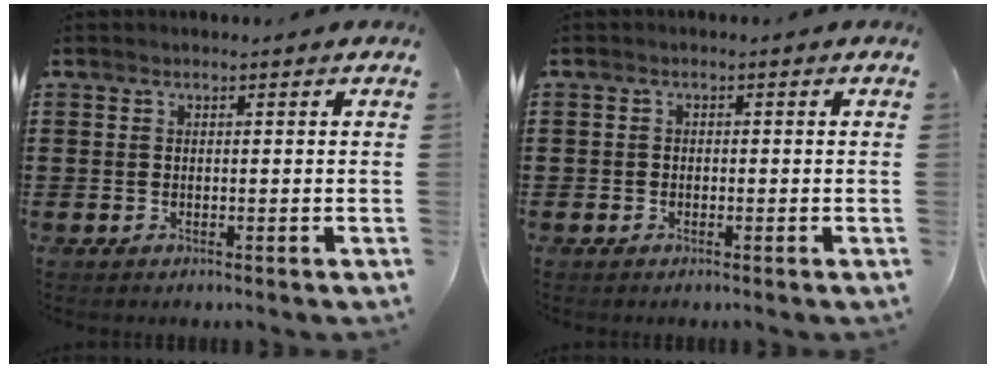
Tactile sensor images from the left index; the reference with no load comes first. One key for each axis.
{"total": 1.0, "fx": -0.7, "fy": 0.7, "fz": 0.1, "tx": -0.005, "ty": 0.002, "tz": -0.016}